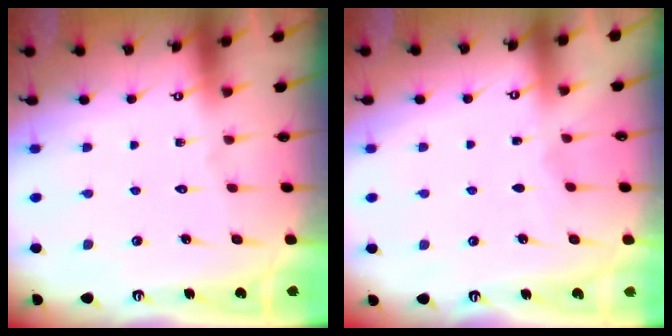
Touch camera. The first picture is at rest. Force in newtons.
{"total": 2.3, "press": 2.3, "slide": 0.3}